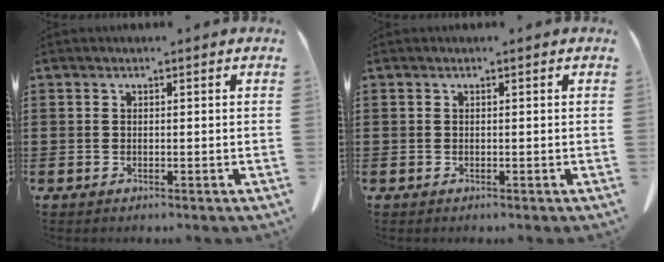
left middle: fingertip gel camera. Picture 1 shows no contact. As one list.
[{"total": 0.0}]